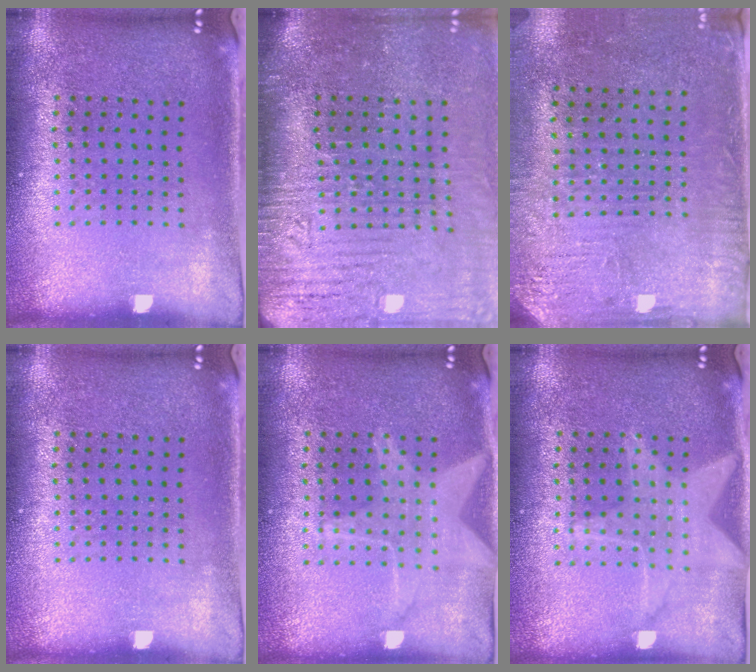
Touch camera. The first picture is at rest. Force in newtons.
{"total": 4.7, "press": 4.0, "slide": 2.4}
{"total": 3.2, "press": 2.9, "slide": 1.5}
{"total": 0.0}
{"total": 1.3, "press": 1.3, "slide": 0.1}
{"total": 1.5, "press": 1.5, "slide": 0.4}